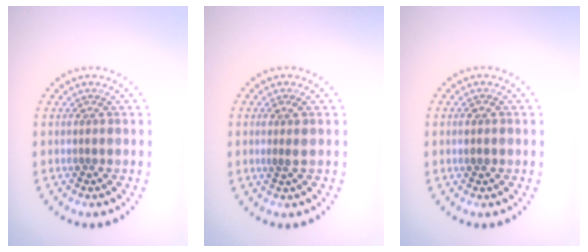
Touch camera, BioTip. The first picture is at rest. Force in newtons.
{"total": 1.1, "press": 0.9, "slide": 0.5}
{"total": 1.3, "press": 1.3, "slide": 0.1}